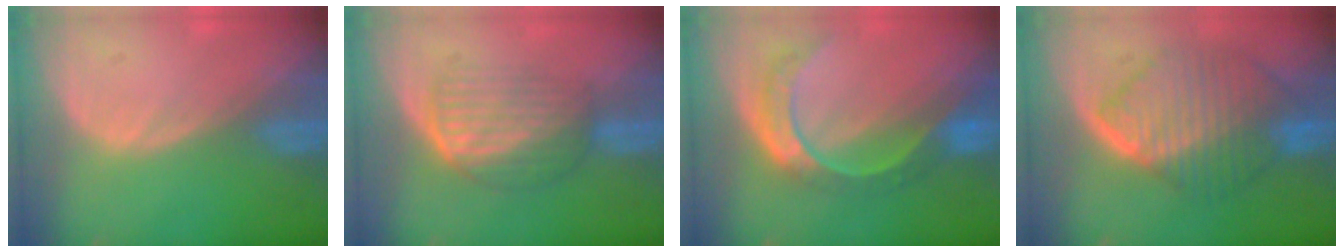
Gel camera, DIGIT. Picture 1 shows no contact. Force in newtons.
{"total": 6.9, "press": 6.0, "slide": 3.5}
{"total": 8.5, "press": 7.2, "slide": 4.6}
{"total": 10.6, "press": 10.5, "slide": 0.9}